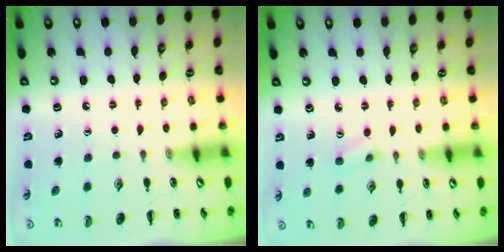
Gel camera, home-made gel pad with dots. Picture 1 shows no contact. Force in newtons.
{"total": 2.8, "press": 2.7, "slide": 0.9}